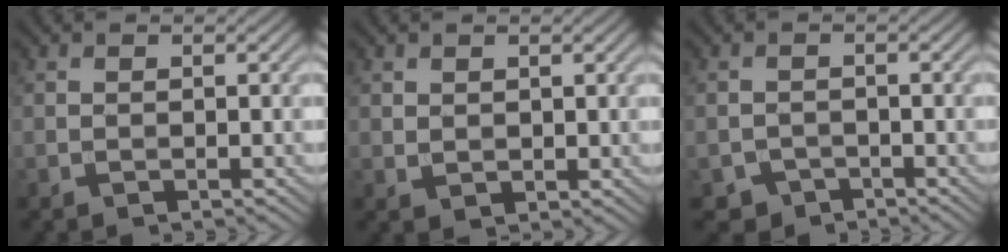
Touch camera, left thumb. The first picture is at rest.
{"total": 1.4, "force": [0.9, 0.9, 0.4], "torque": [-0.011, -0.005, 0.024]}
{"total": 2.5, "force": [-1.8, 1.6, 0.3], "torque": [0.000, -0.004, -0.037]}